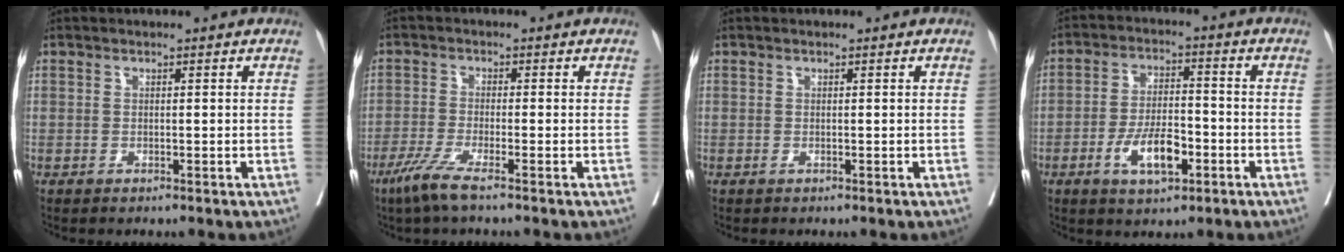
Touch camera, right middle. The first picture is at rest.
{"total": 4.7, "force": [-3.1, -0.2, 3.5], "torque": [-0.073, -0.013, -0.068]}
{"total": 0.0}
{"total": 7.9, "force": [-3.4, 2.9, 6.6], "torque": [-0.121, 0.001, -0.057]}